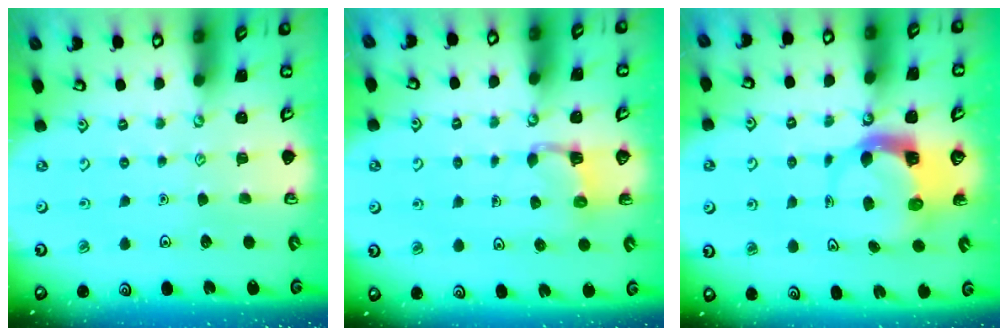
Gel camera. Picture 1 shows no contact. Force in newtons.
{"total": 3.4, "press": 3.3, "slide": 0.6}
{"total": 5.1, "press": 5.0, "slide": 0.7}